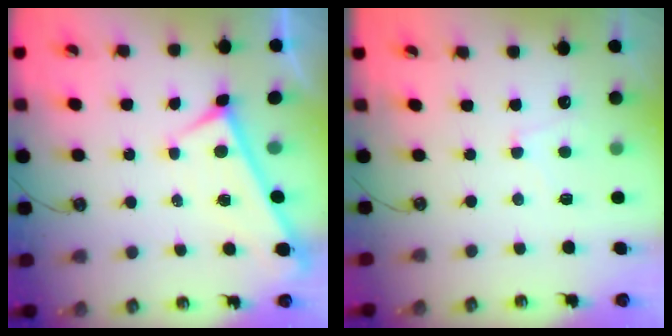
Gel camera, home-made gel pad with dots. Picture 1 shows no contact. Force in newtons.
{"total": 1.0, "press": 0.9, "slide": 0.5}